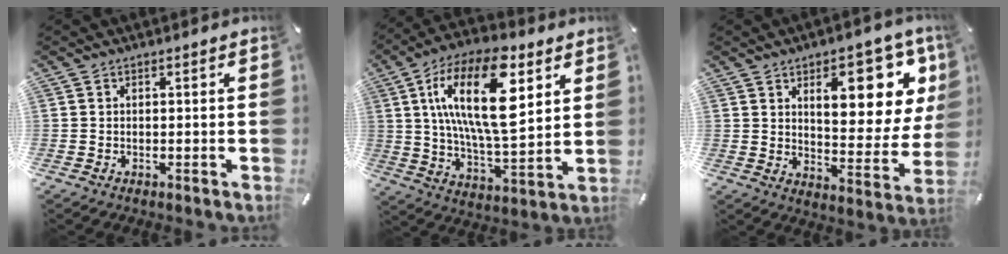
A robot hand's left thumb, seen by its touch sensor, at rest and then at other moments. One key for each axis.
{"total": 21.8, "fx": 8.0, "fy": 8.9, "fz": 18.3, "tx": -0.359, "ty": -0.021, "tz": 0.120}
{"total": 16.6, "fx": 8.5, "fy": 7.5, "fz": 12.1, "tx": -0.149, "ty": -0.049, "tz": 0.135}